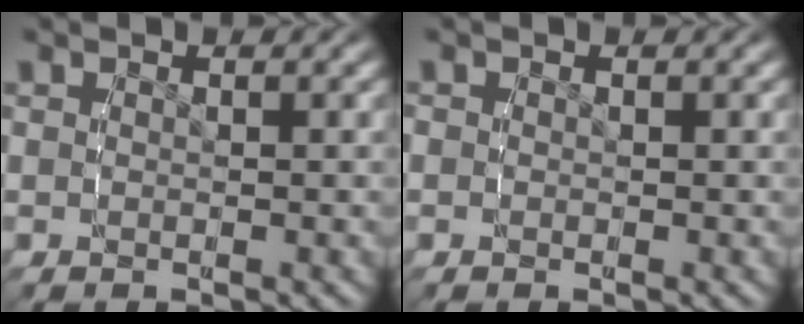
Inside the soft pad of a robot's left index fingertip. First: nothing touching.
{"total": 0.7, "force": [-0.2, 0.6, 0.1], "torque": [-0.009, -0.006, -0.002]}